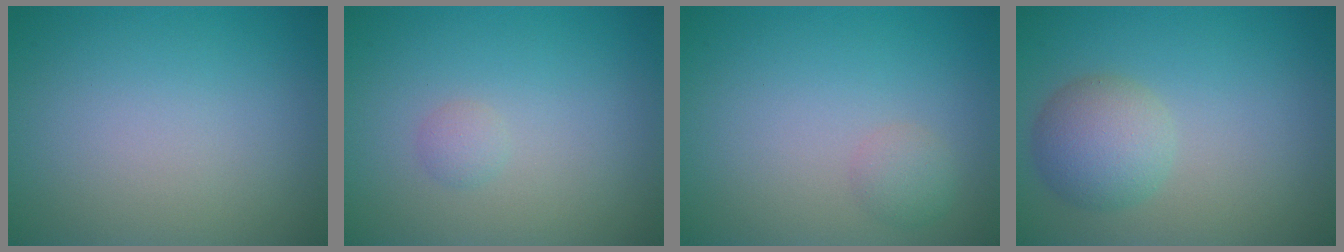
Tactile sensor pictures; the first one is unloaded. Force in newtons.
{"total": 0.8, "press": 0.8, "slide": 0.1}
{"total": 1.4, "press": 1.4, "slide": 0.0}
{"total": 3.7, "press": 3.7, "slide": 0.3}